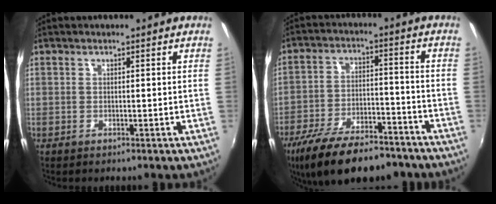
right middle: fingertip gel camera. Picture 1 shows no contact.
{"total": 19.9, "force": [-15.1, 7.2, 10.9], "torque": [-0.215, -0.026, -0.235]}